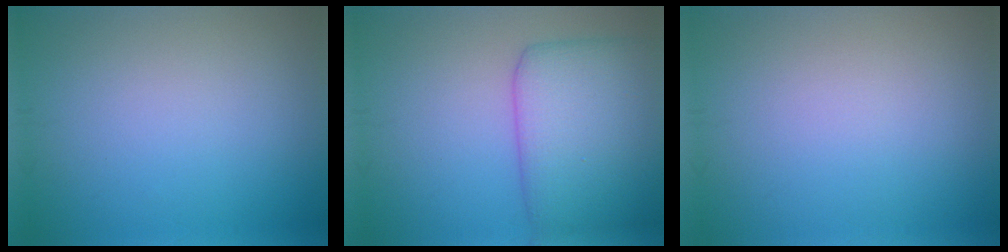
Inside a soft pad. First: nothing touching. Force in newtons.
{"total": 8.3, "press": 8.3, "slide": 0.2}
{"total": 0.0}